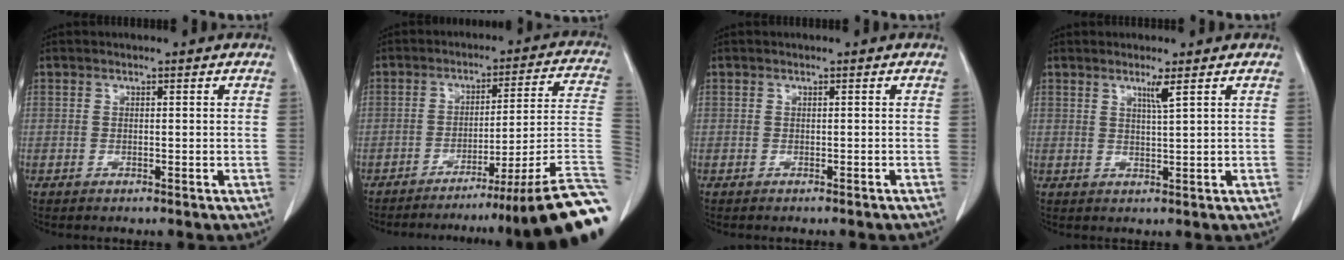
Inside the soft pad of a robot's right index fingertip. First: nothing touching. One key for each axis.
{"total": 20.9, "fx": -15.5, "fy": -2.5, "fz": 13.9, "tx": -0.076, "ty": 0.002, "tz": -0.224}
{"total": 1.6, "fx": -1.5, "fy": 0.1, "fz": 0.5, "tx": -0.005, "ty": 0.000, "tz": -0.018}
{"total": 2.1, "fx": 1.2, "fy": -0.6, "fz": 1.6, "tx": -0.031, "ty": -0.008, "tz": 0.025}